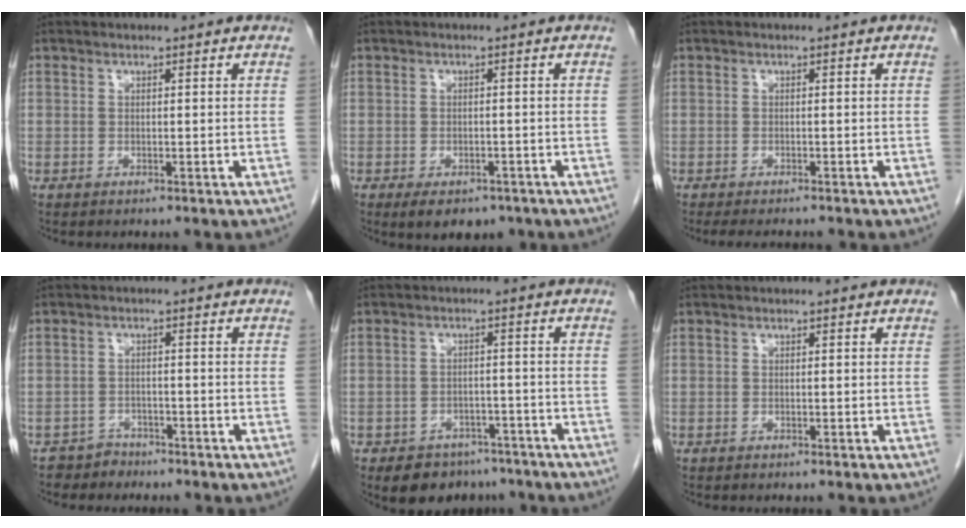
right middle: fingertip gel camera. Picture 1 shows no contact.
{"total": 6.2, "force": [-4.4, 3.2, 3.0], "torque": [-0.037, -0.001, -0.059]}
{"total": 4.3, "force": [-3.8, 0.7, 1.9], "torque": [-0.021, -0.009, -0.054]}
{"total": 2.6, "force": [-2.2, 1.3, -0.7], "torque": [0.011, 0.005, -0.038]}
{"total": 7.4, "force": [-5.8, 4.4, 1.6], "torque": [-0.010, 0.011, -0.080]}
{"total": 0.0}